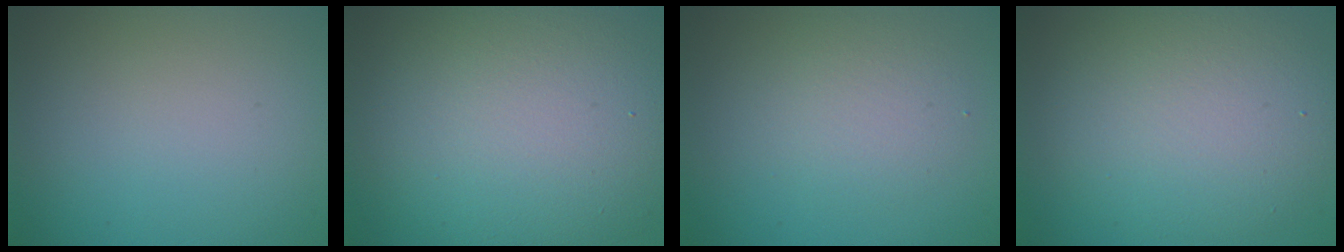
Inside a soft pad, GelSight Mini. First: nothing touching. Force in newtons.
{"total": 13.1, "press": 13.1, "slide": 0.7}
{"total": 2.7, "press": 2.6, "slide": 0.3}
{"total": 8.1, "press": 8.1, "slide": 0.5}